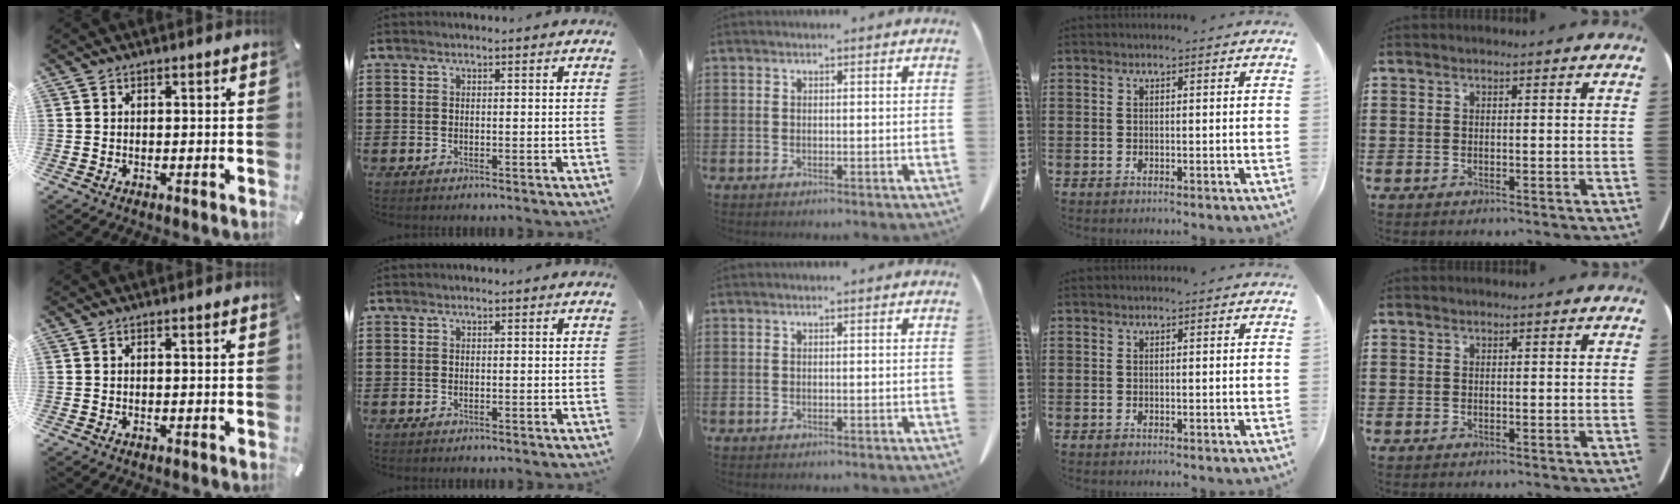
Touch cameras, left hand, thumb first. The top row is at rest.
{}